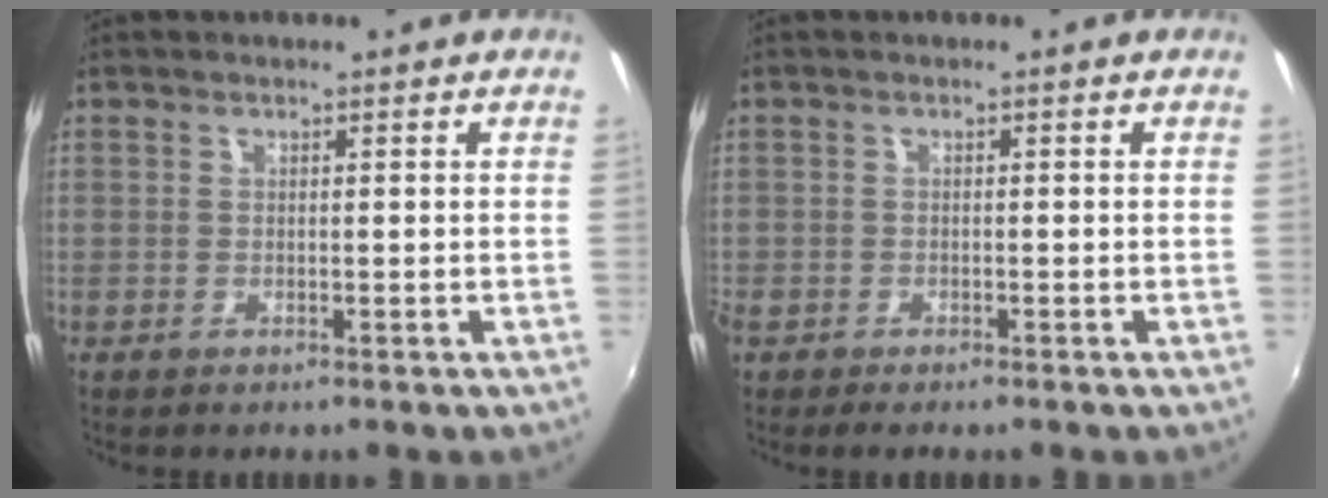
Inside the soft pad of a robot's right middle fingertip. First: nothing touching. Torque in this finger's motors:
{"motor_torque": [0.89, -0.87, 0.18, 0.10]}